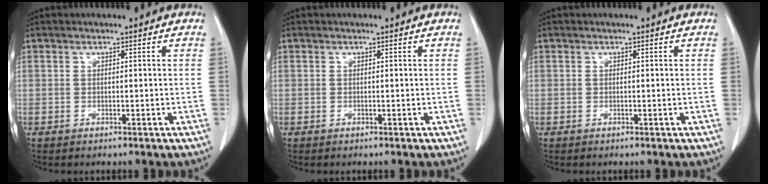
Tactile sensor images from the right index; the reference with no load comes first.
{"total": 0.0}
{"total": 0.0}